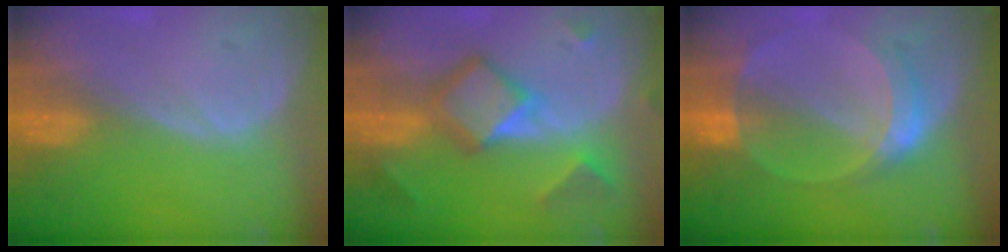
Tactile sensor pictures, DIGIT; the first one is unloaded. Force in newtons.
{"total": 7.6, "press": 7.6, "slide": 0.6}
{"total": 6.1, "press": 5.6, "slide": 2.2}